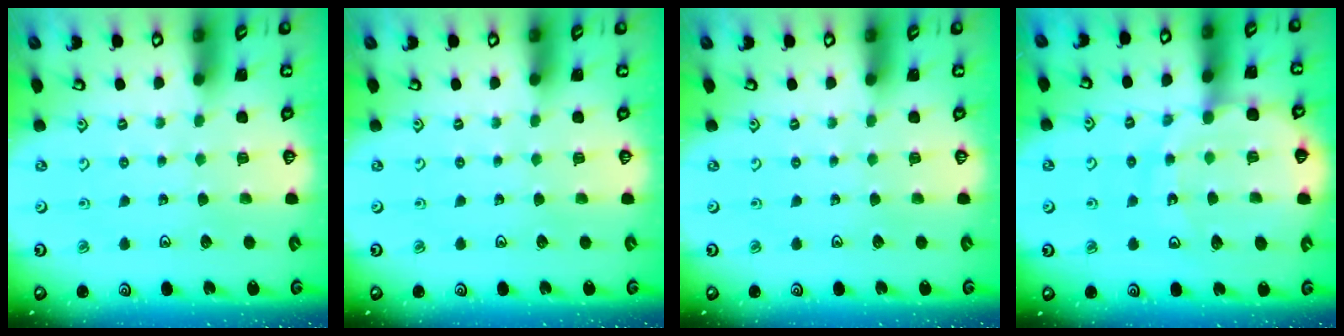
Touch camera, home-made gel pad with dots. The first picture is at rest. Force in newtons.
{"total": 0.0}
{"total": 0.0}
{"total": 13.3, "press": 13.2, "slide": 1.8}